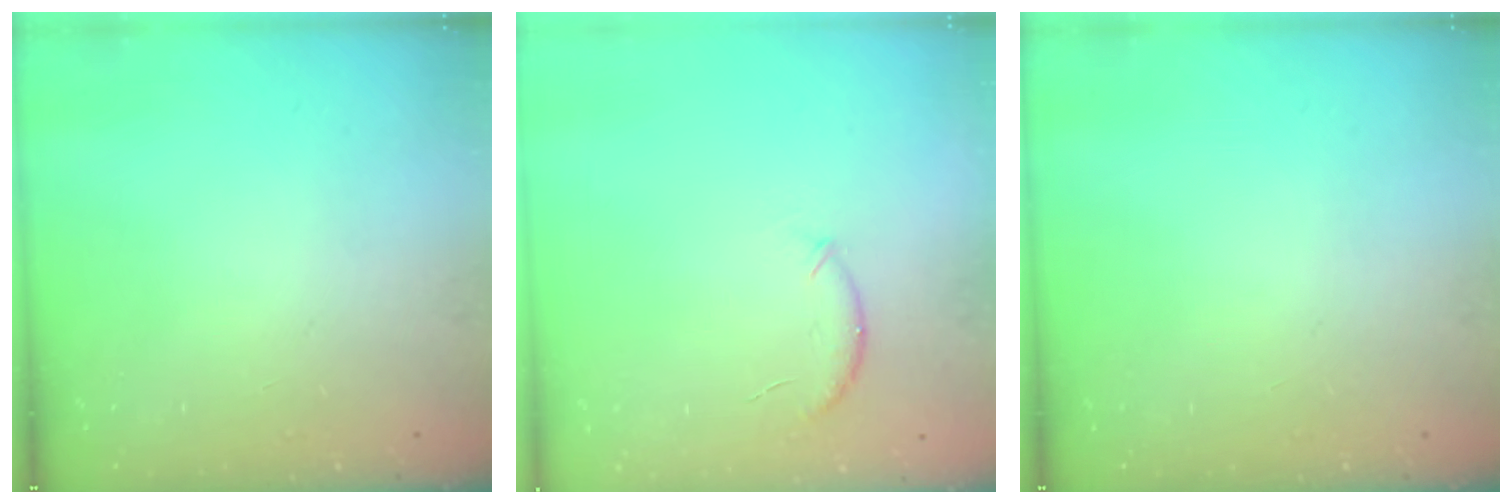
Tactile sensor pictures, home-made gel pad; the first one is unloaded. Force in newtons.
{"total": 6.5, "press": 6.5, "slide": 1.0}
{"total": 0.0}